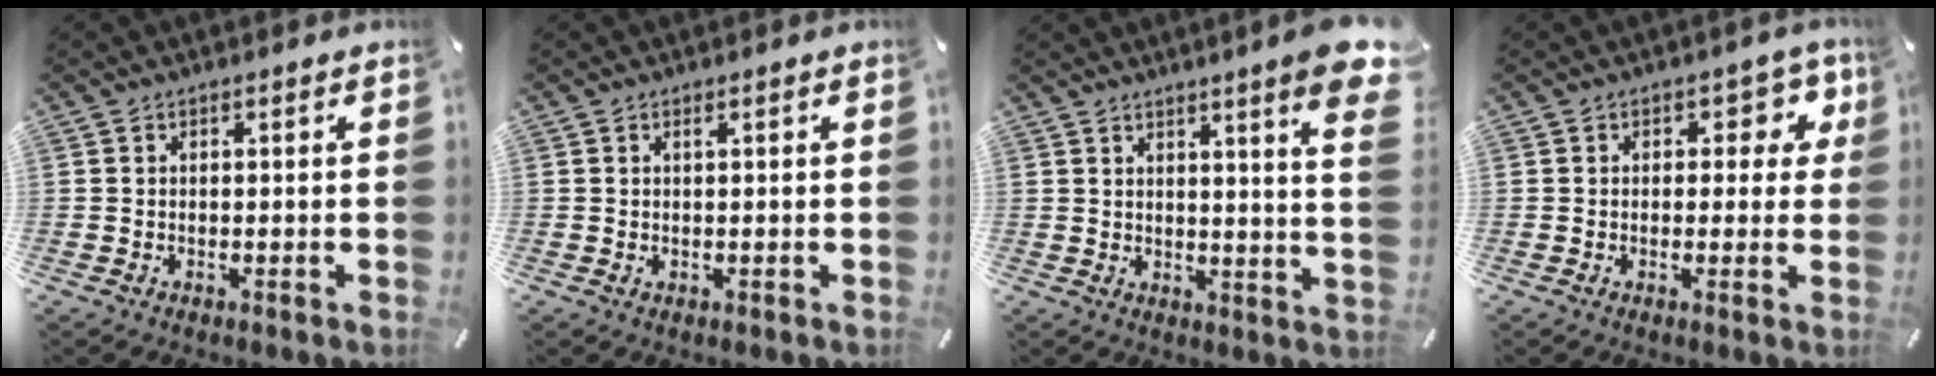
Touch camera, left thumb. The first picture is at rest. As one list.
[{"total": 0.9, "force": [0.4, 0.2, 0.7], "torque": [-0.013, 0.002, 0.007]}, {"total": 9.5, "force": [5.4, 0.6, 7.8], "torque": [-0.115, -0.036, 0.088]}, {"total": 6.0, "force": [2.0, 3.9, 4.1], "torque": [-0.030, -0.007, 0.025]}]